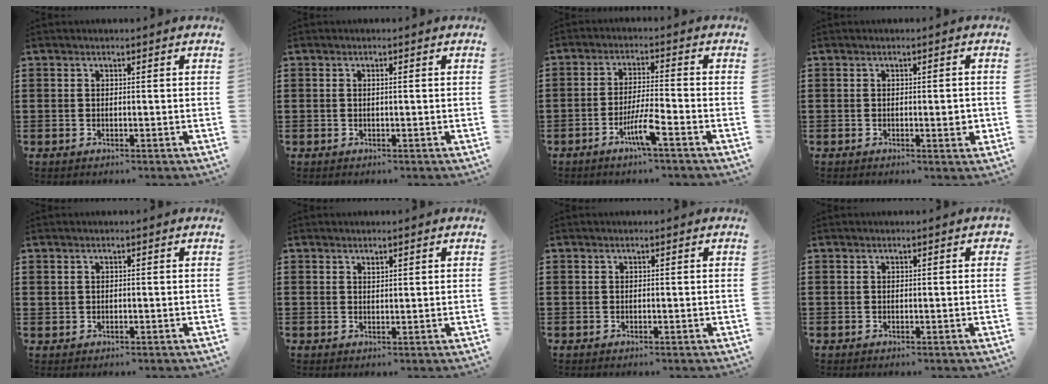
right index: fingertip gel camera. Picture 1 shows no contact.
{"total": 0.8, "force": [0.0, 0.1, 0.8], "torque": [-0.016, -0.002, 0.001]}
{"total": 5.5, "force": [-3.1, 0.1, 4.5], "torque": [-0.096, -0.014, -0.059]}
{"total": 2.6, "force": [-0.3, 0.6, 2.6], "torque": [-0.041, 0.000, -0.004]}
{"total": 0.7, "force": [0.4, 0.6, 0.3], "torque": [-0.007, 0.003, 0.007]}
{"total": 0.9, "force": [0.8, 0.2, 0.4], "torque": [-0.009, 0.001, 0.014]}
{"total": 0.0}
{"total": 0.0}